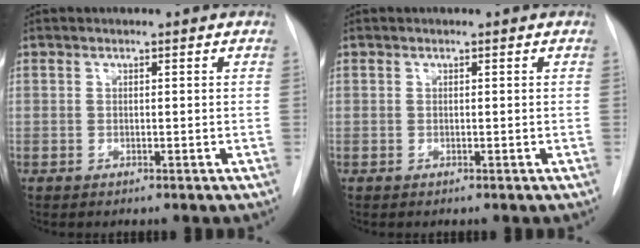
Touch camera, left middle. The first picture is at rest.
{"total": 0.0}